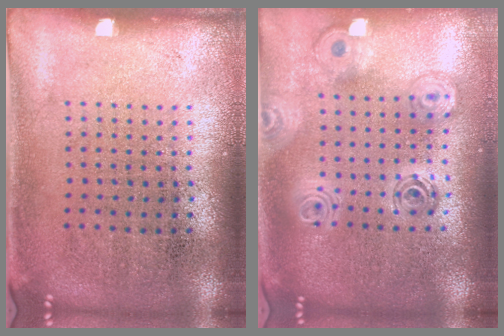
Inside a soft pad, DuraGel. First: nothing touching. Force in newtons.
{"total": 2.1, "press": 1.7, "slide": 1.2}